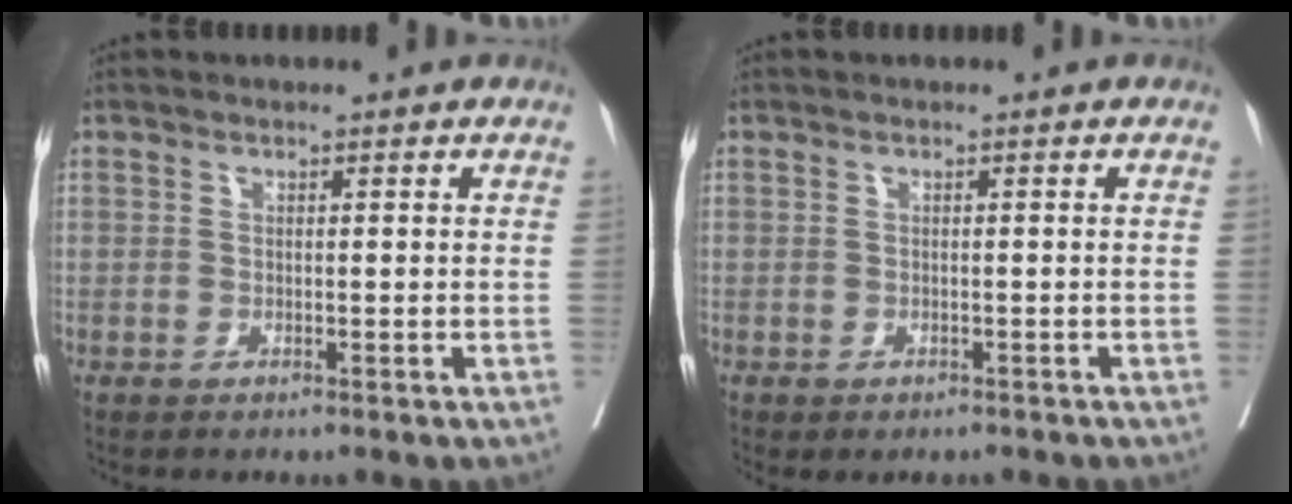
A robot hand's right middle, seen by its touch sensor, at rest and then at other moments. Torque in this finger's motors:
{"motor_torque": [1.02, -1.12, 0.27, 0.19]}